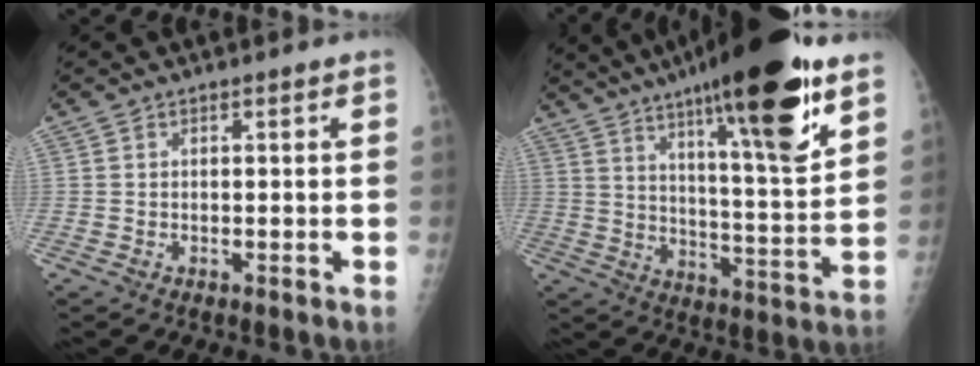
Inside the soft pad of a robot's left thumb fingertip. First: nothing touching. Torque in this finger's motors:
{"motor_torque": [2.26, 1.09, 1.72, -1.05, 0.53]}